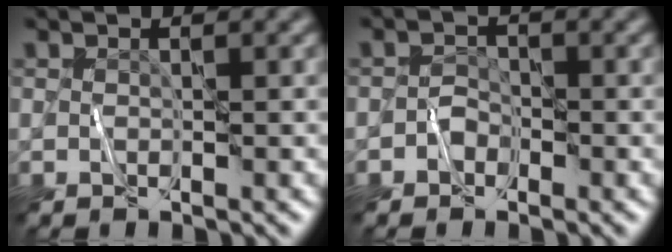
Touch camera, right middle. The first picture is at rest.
{"total": 1.0, "force": [-0.6, 0.8, 0.2], "torque": [0.001, 0.007, -0.013]}